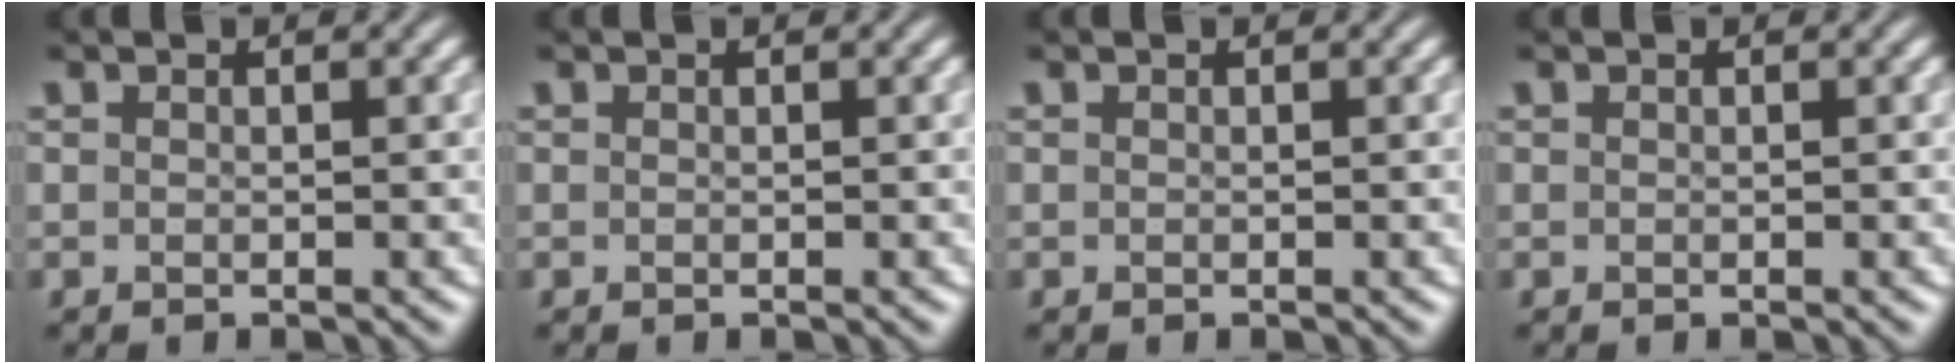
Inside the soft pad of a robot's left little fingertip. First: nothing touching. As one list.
[{"total": 0.0}, {"total": 0.0}, {"total": 0.0}]